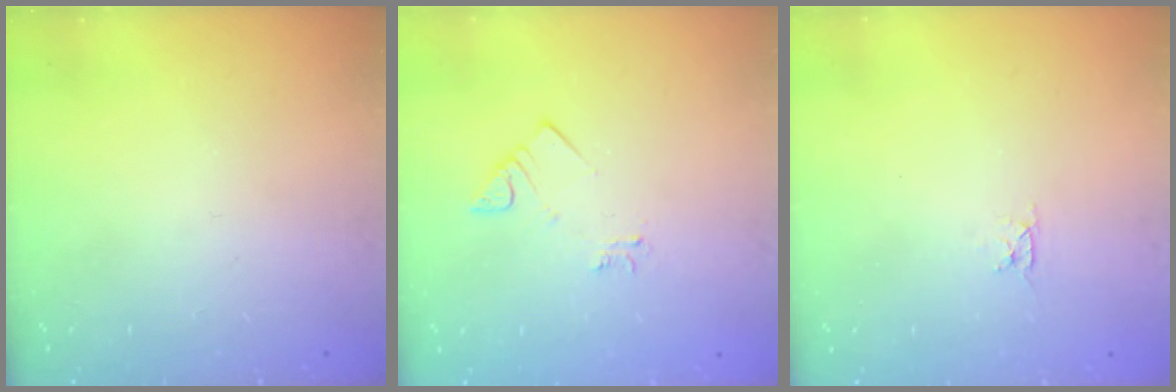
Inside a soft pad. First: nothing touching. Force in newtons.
{"total": 3.3, "press": 3.2, "slide": 0.4}
{"total": 2.8, "press": 2.8, "slide": 0.3}